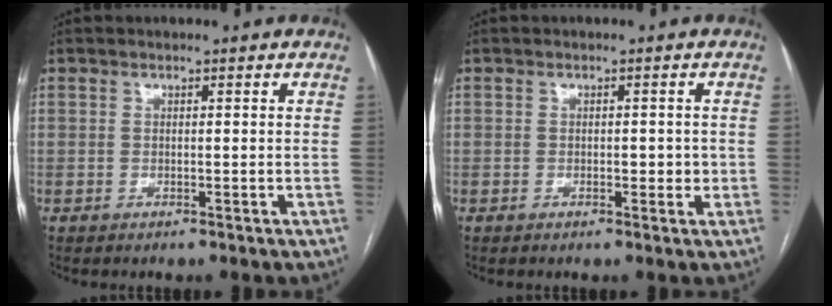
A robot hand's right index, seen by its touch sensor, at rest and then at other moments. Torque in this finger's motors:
{"motor_torque": [0.24, 0.03, 0.03, 0.02]}